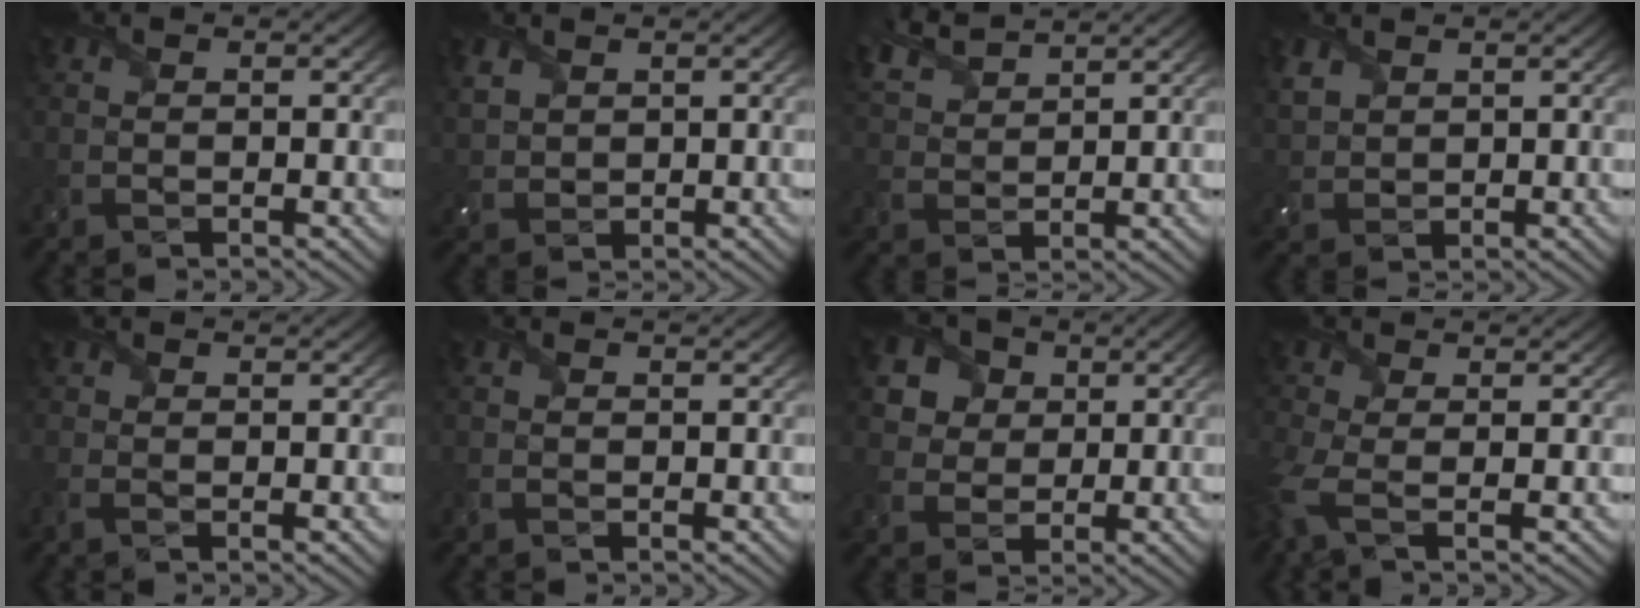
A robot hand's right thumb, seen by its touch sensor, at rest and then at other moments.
{"total": 2.9, "force": [1.7, 2.0, 1.2], "torque": [-0.042, -0.002, 0.041]}
{"total": 6.2, "force": [5.1, 2.1, 2.9], "torque": [-0.084, 0.019, 0.107]}
{"total": 3.1, "force": [2.0, 2.1, 1.2], "torque": [-0.044, -0.001, 0.047]}
{"total": 1.1, "force": [-0.2, 0.6, 0.9], "torque": [-0.026, 0.002, -0.008]}
{"total": 0.9, "force": [0.4, 0.7, 0.5], "torque": [-0.013, -0.001, 0.006]}
{"total": 6.9, "force": [3.2, 5.5, 2.8], "torque": [-0.108, 0.003, 0.055]}
{"total": 4.2, "force": [-1.2, 1.5, 3.7], "torque": [-0.102, -0.011, -0.031]}